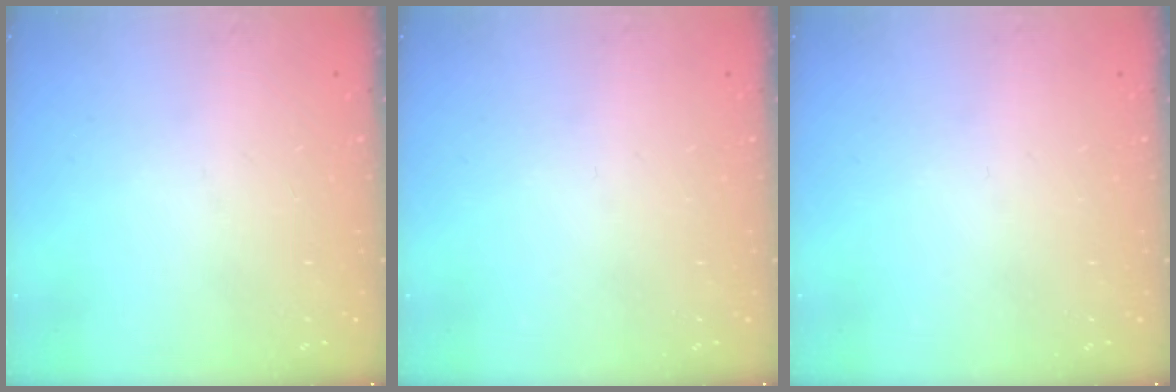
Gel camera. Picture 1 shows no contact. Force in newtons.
{"total": 0.0}
{"total": 0.0}